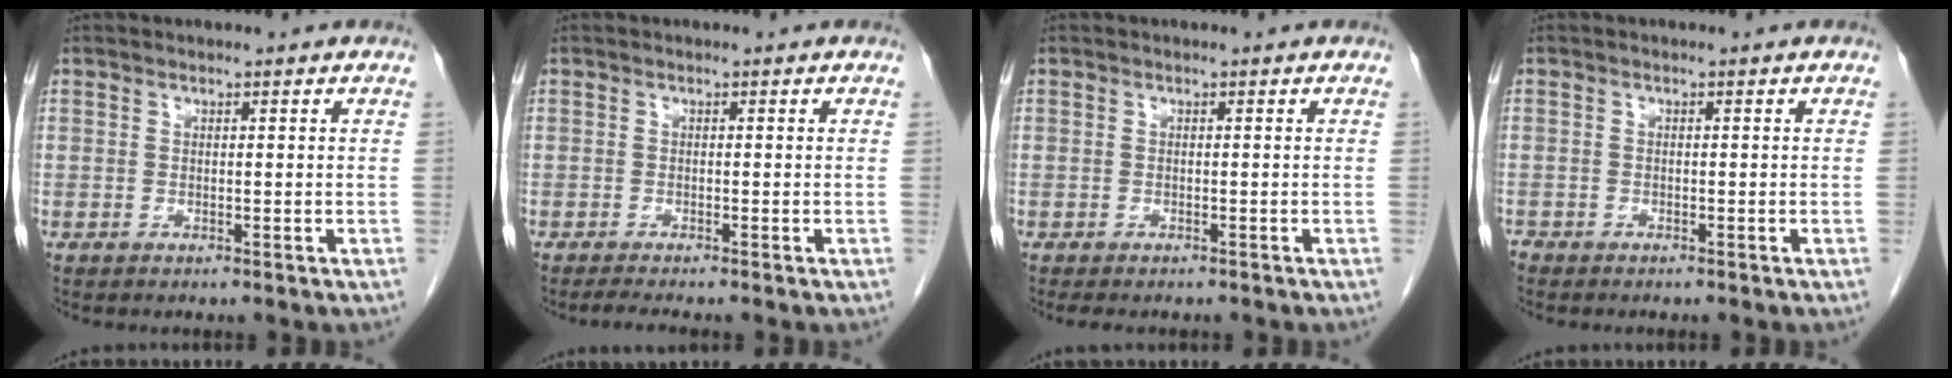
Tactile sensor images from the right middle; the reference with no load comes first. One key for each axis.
{"total": 1.6, "fx": -1.4, "fy": -0.4, "fz": 0.7, "tx": -0.020, "ty": -0.006, "tz": -0.026}
{"total": 4.0, "fx": -3.4, "fy": 1.4, "fz": 1.6, "tx": -0.016, "ty": -0.006, "tz": -0.042}
{"total": 1.2, "fx": -1.1, "fy": 0.4, "fz": 0.2, "tx": -0.010, "ty": -0.001, "tz": -0.020}